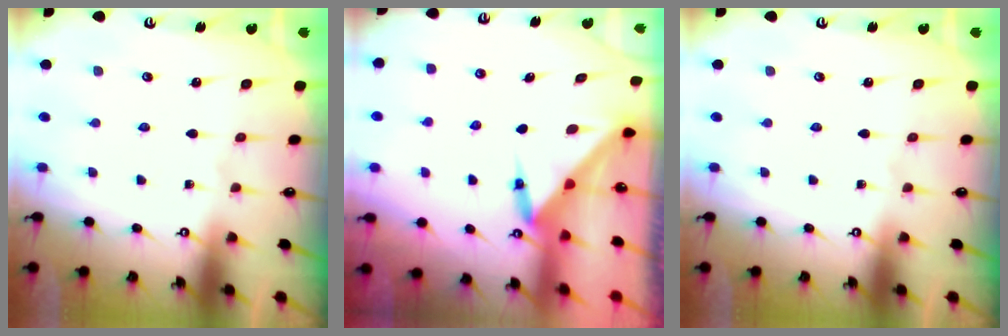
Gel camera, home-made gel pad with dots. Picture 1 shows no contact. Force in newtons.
{"total": 3.4, "press": 3.4, "slide": 0.3}
{"total": 0.0}